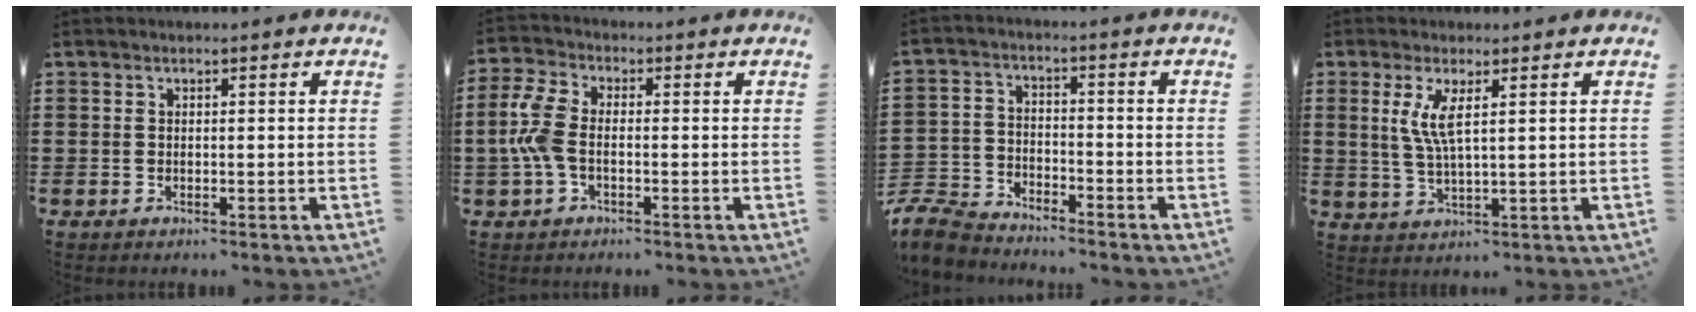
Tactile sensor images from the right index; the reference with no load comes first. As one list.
[{"total": 6.3, "force": [-0.7, 3.5, 5.2], "torque": [-0.139, -0.001, -0.023]}, {"total": 6.0, "force": [-5.8, 1.3, 0.8], "torque": [-0.046, 0.000, -0.123]}, {"total": 4.8, "force": [1.6, 0.9, 4.4], "torque": [-0.100, -0.004, 0.023]}]